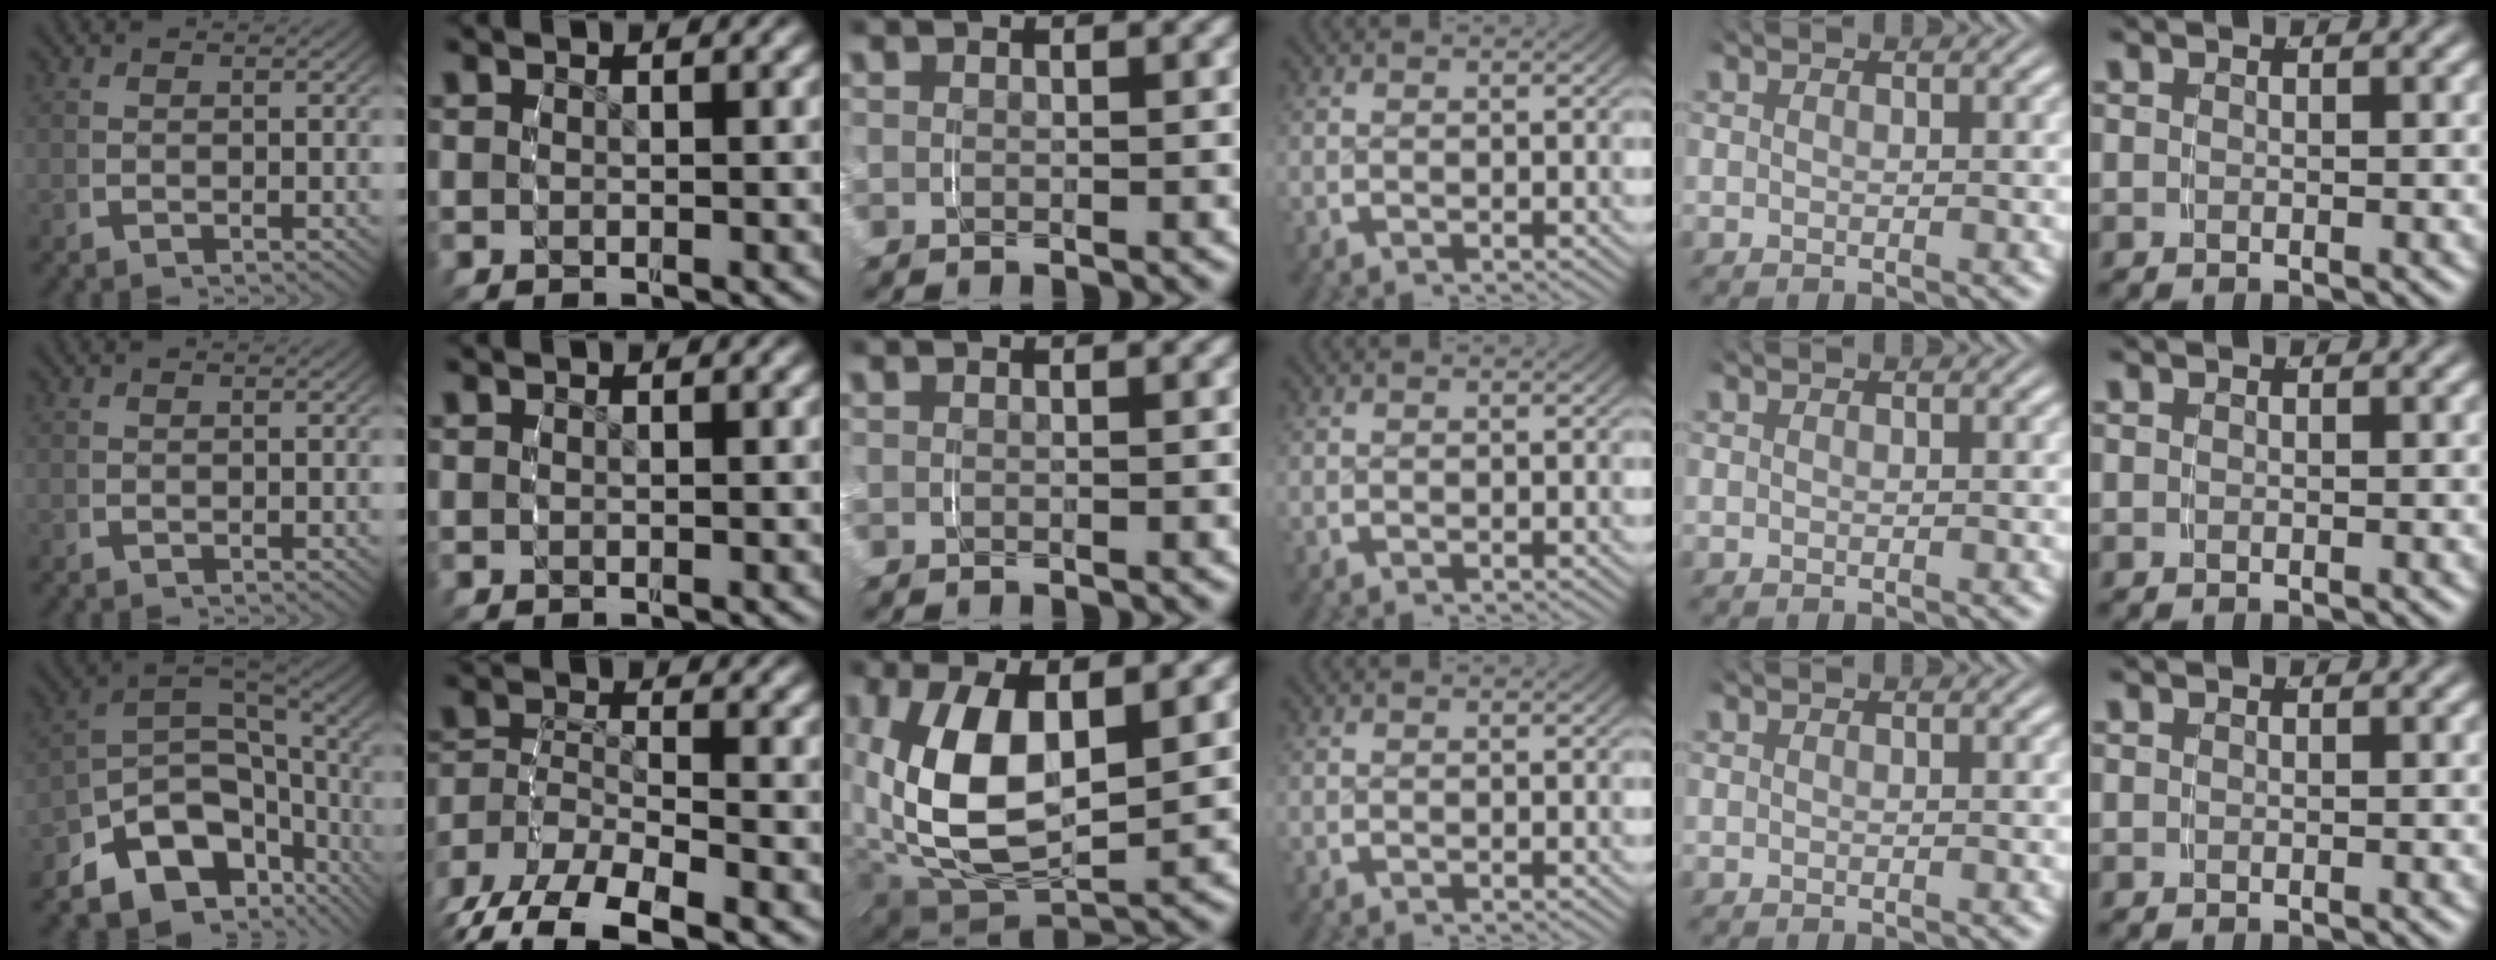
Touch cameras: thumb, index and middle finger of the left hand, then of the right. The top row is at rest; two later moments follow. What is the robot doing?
{"motion": "grasp_and_lifting", "object": "shorts"}